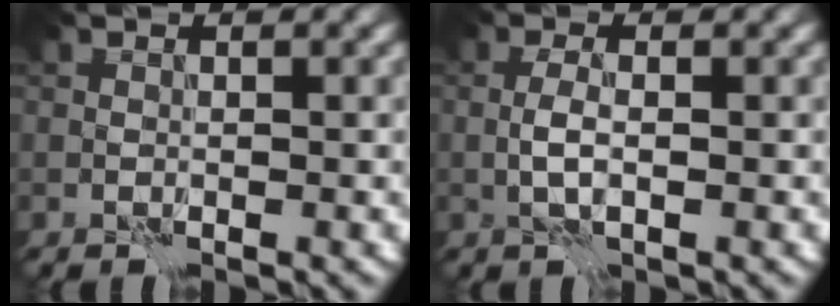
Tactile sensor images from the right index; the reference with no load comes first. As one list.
[{"total": 1.4, "force": [-0.2, 0.3, 1.4], "torque": [-0.030, 0.001, -0.008]}]